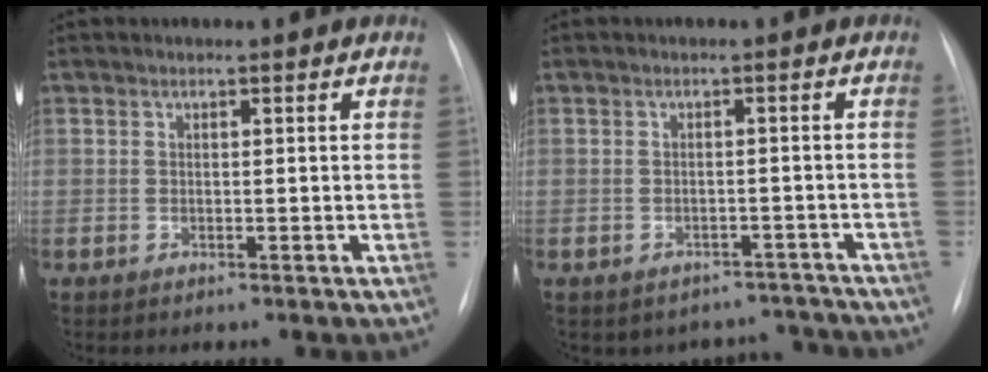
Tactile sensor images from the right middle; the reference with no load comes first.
{"total": 7.1, "force": [-6.4, 3.2, -0.6], "torque": [0.023, 0.032, -0.066]}